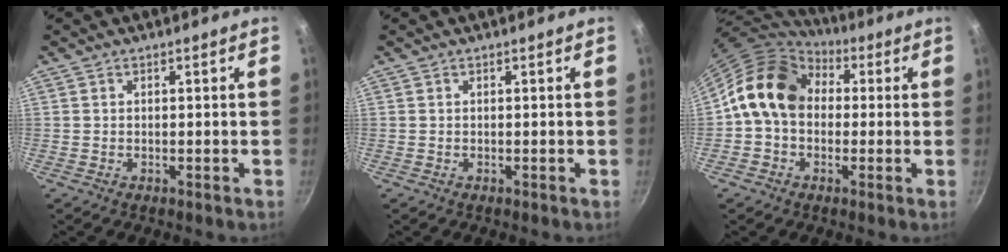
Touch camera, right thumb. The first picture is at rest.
{"total": 0.0}
{"total": 13.8, "force": [1.9, 10.7, 8.5], "torque": [-0.112, 0.028, 0.016]}